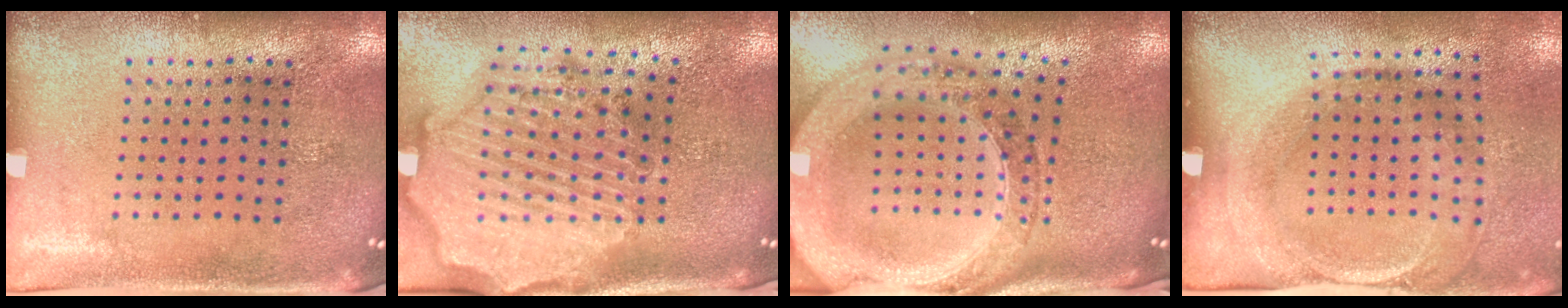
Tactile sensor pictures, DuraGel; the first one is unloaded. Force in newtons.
{"total": 3.5, "press": 2.9, "slide": 2.0}
{"total": 2.8, "press": 2.3, "slide": 1.6}
{"total": 1.8, "press": 1.2, "slide": 1.4}